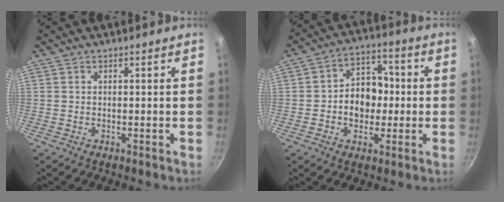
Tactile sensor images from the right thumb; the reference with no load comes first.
{"total": 10.6, "force": [-0.7, 8.3, 6.5], "torque": [-0.052, 0.022, -0.023]}